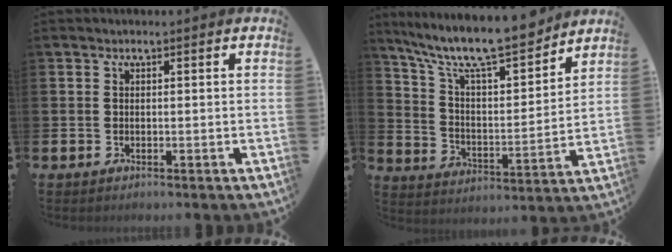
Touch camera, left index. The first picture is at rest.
{"total": 11.6, "force": [10.2, 2.1, 5.1], "torque": [-0.126, -0.069, 0.173]}